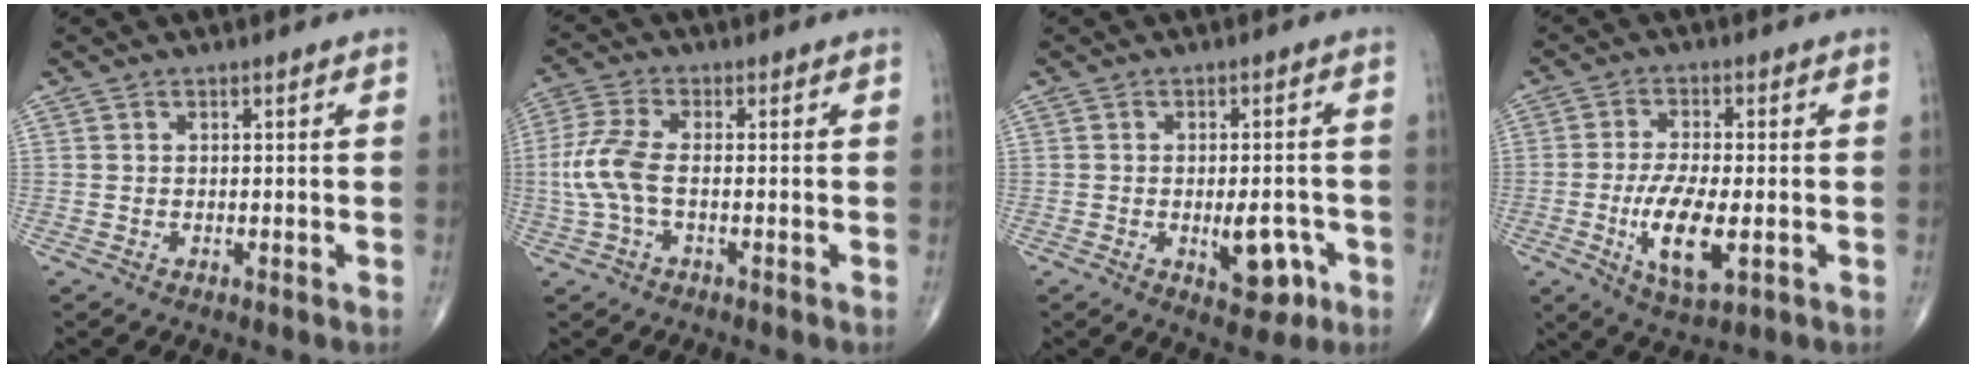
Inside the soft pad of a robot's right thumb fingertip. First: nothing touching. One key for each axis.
{"total": 7.2, "fx": -1.0, "fy": 3.0, "fz": 6.5, "tx": -0.174, "ty": 0.013, "tz": -0.024}
{"total": 6.8, "fx": -2.2, "fy": 3.4, "fz": 5.5, "tx": -0.055, "ty": 0.008, "tz": -0.022}
{"total": 10.4, "fx": -2.5, "fy": 3.9, "fz": 9.3, "tx": -0.174, "ty": -0.009, "tz": -0.040}